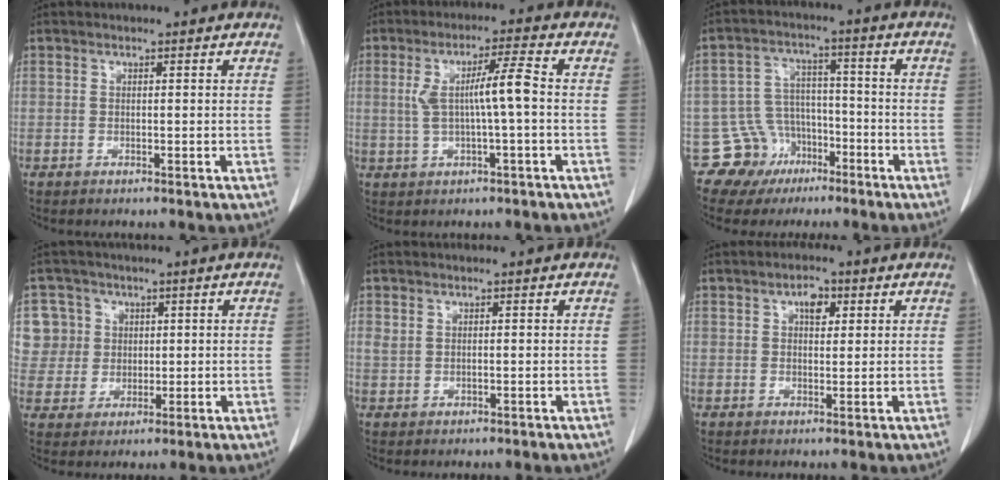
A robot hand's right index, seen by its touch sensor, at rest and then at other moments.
{"total": 6.7, "force": [0.1, 0.2, 6.7], "torque": [-0.126, 0.013, 0.004]}
{"total": 8.6, "force": [-4.9, 7.1, 0.0], "torque": [0.006, 0.035, -0.073]}
{"total": 8.6, "force": [2.4, 8.2, 0.5], "torque": [-0.010, 0.025, 0.056]}
{"total": 1.4, "force": [0.4, 1.1, 0.7], "torque": [-0.017, 0.006, 0.011]}
{"total": 3.0, "force": [1.3, 1.6, 2.2], "torque": [-0.034, 0.006, 0.019]}